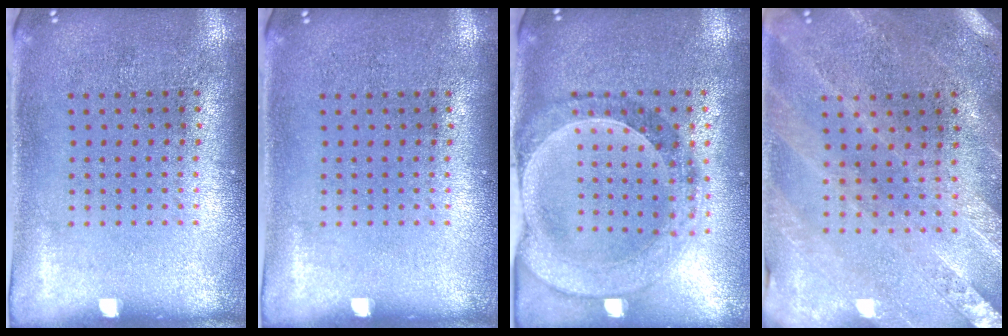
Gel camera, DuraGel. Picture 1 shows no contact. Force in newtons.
{"total": 0.0}
{"total": 1.4, "press": 1.4, "slide": 0.3}
{"total": 0.6, "press": 0.6, "slide": 0.2}